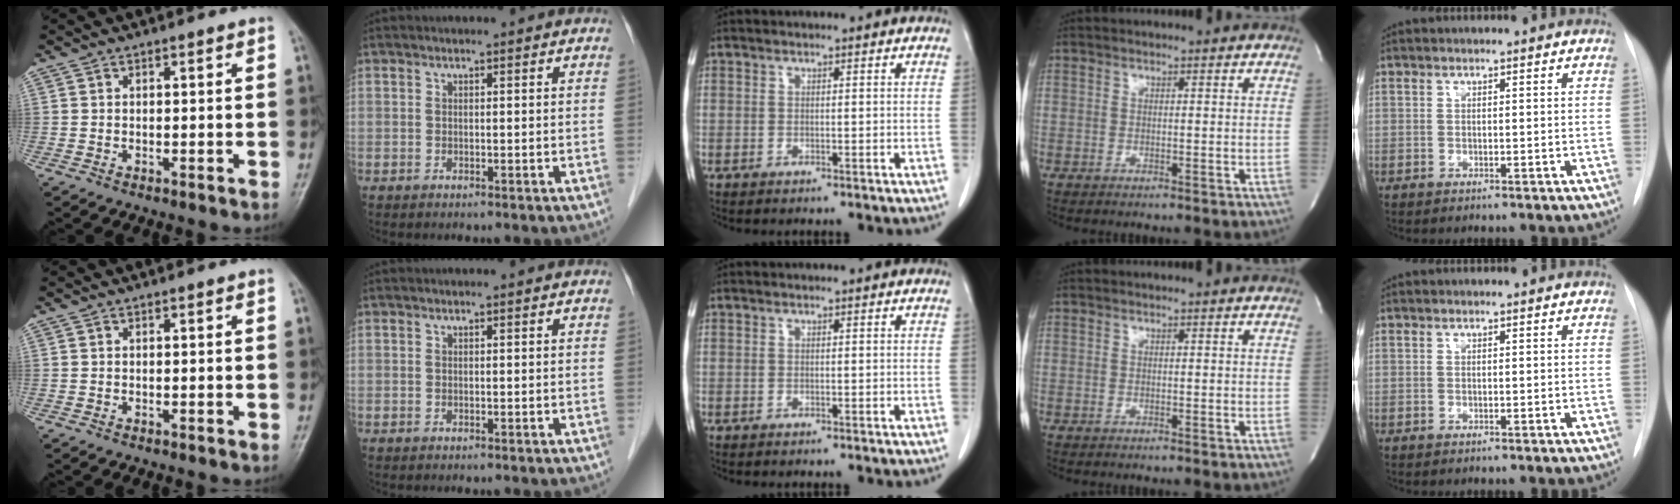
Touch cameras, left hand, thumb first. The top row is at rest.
{}